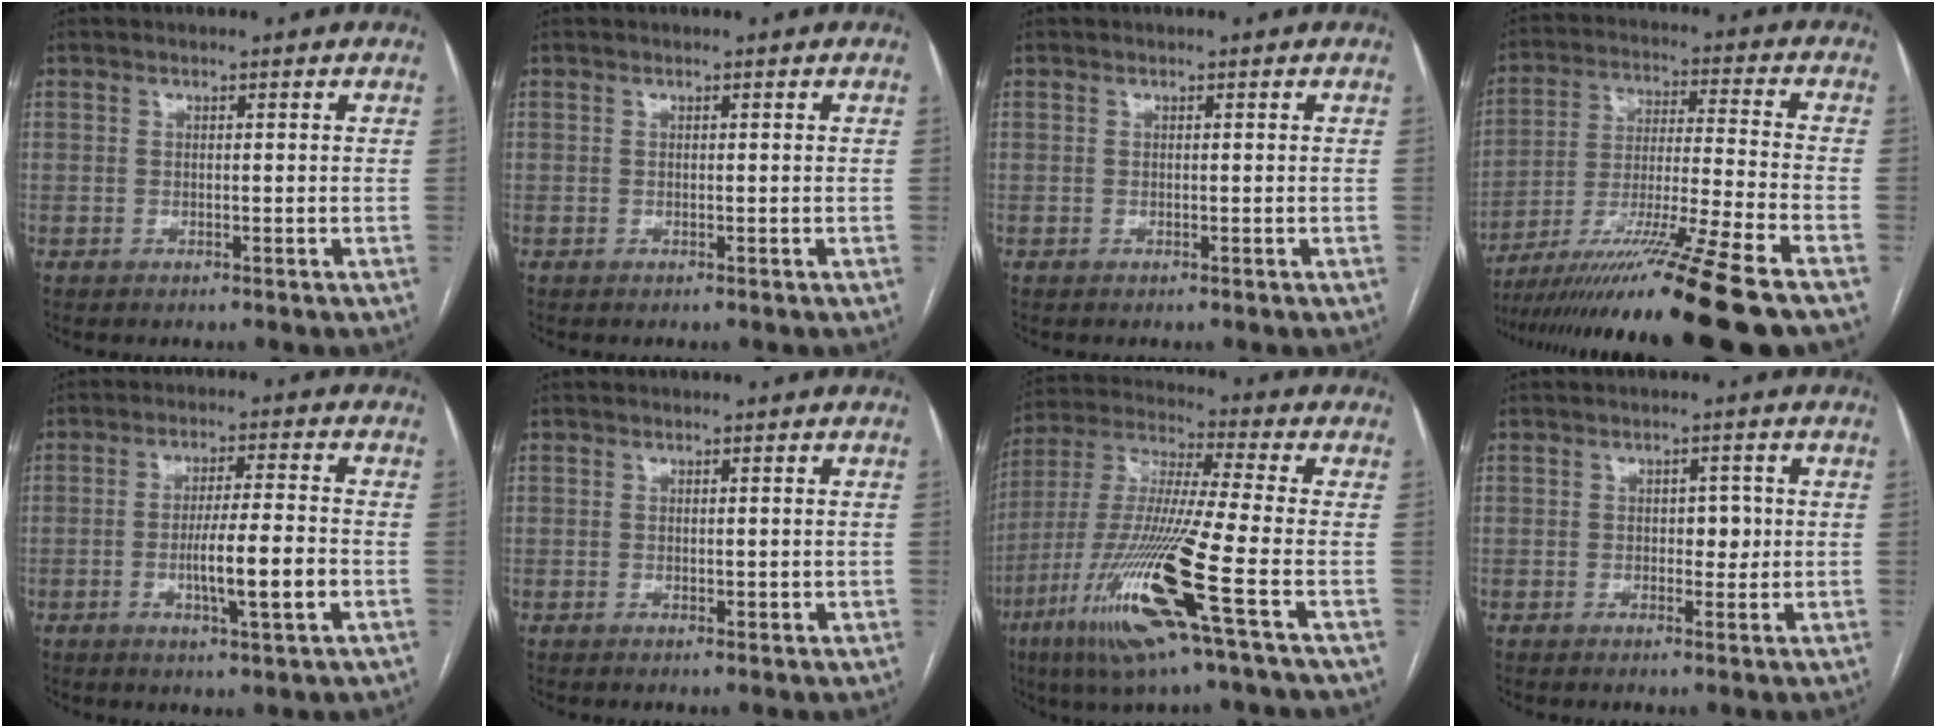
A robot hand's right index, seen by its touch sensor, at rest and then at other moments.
{"total": 0.0}
{"total": 0.0}
{"total": 19.8, "force": [-15.1, -2.4, 12.5], "torque": [-0.211, -0.036, -0.259]}
{"total": 8.4, "force": [-2.2, 0.5, 8.1], "torque": [-0.133, -0.002, -0.038]}
{"total": 1.3, "force": [0.1, 0.9, 1.0], "torque": [-0.010, 0.002, 0.002]}
{"total": 18.3, "force": [-7.7, -0.5, 16.6], "torque": [-0.361, -0.033, -0.153]}
{"total": 3.1, "force": [0.2, 1.9, 2.4], "torque": [-0.027, 0.009, 0.006]}